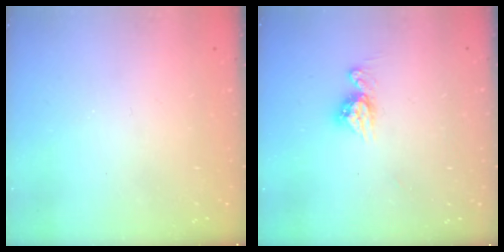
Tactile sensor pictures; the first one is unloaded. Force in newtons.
{"total": 8.5, "press": 8.4, "slide": 0.8}